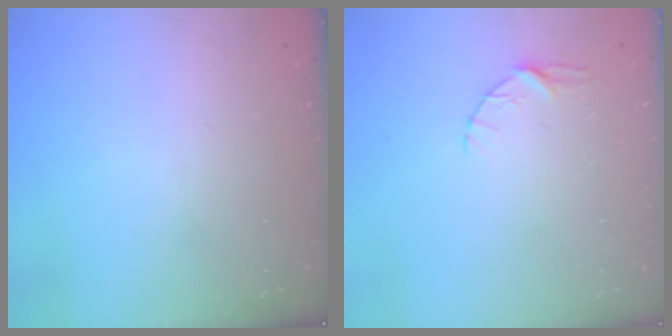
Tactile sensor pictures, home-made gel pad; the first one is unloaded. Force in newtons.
{"total": 3.4, "press": 3.3, "slide": 0.5}